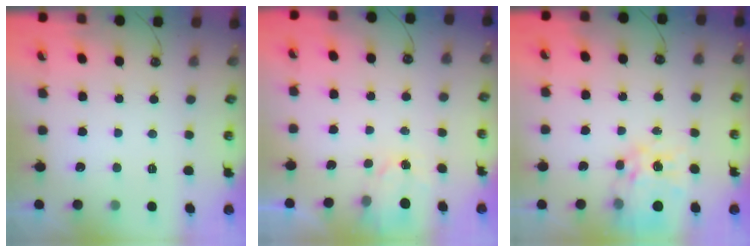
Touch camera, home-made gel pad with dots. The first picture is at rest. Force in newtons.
{"total": 2.1, "press": 2.1, "slide": 0.4}
{"total": 14.3, "press": 14.2, "slide": 1.4}